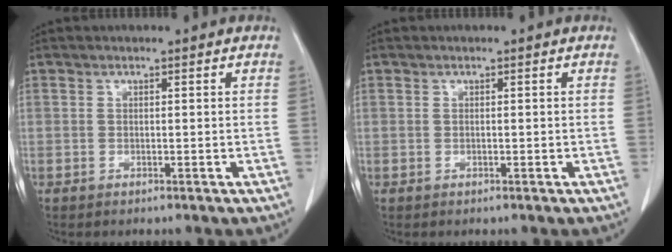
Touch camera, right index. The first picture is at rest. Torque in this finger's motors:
{"motor_torque": [0.00, 0.00, -0.01, 0.00]}